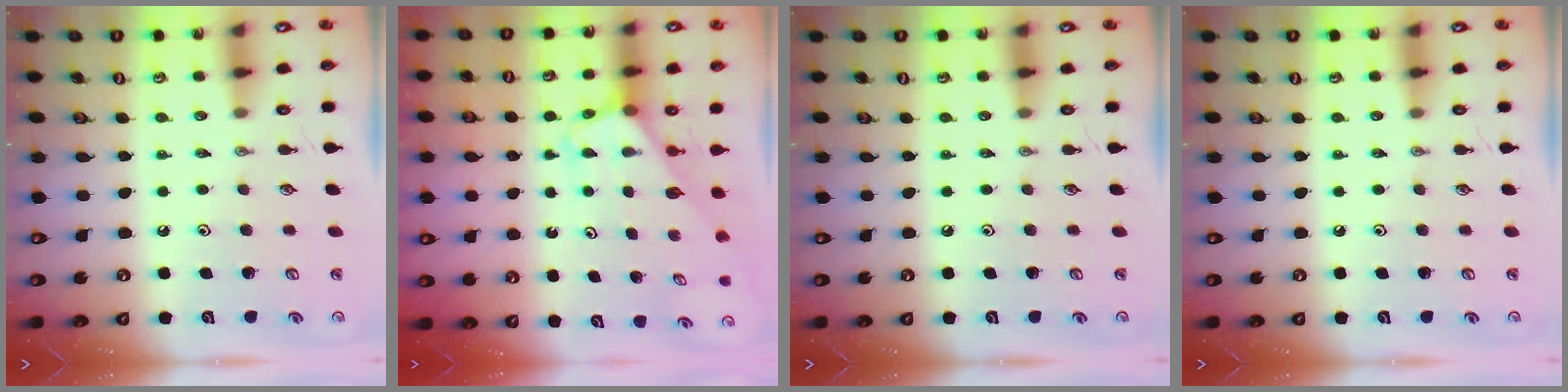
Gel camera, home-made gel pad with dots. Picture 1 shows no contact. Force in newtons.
{"total": 3.0, "press": 3.0, "slide": 0.2}
{"total": 0.0}
{"total": 0.0}